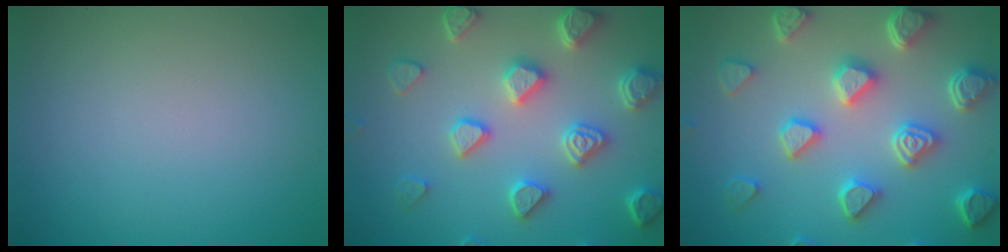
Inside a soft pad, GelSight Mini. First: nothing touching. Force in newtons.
{"total": 5.5, "press": 5.0, "slide": 2.4}
{"total": 6.7, "press": 5.5, "slide": 3.7}